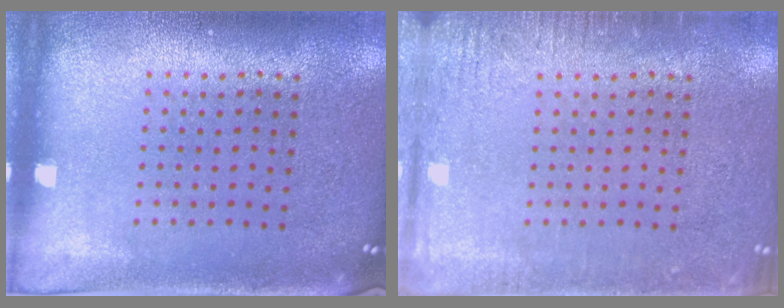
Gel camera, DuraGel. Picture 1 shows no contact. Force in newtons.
{"total": 2.3, "press": 2.2, "slide": 0.3}